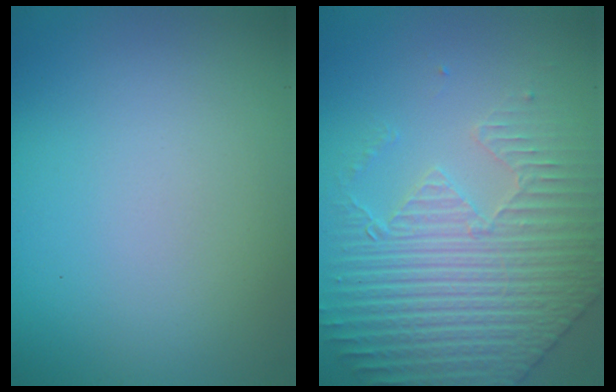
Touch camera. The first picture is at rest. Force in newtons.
{"total": 5.1, "press": 4.8, "slide": 1.6}